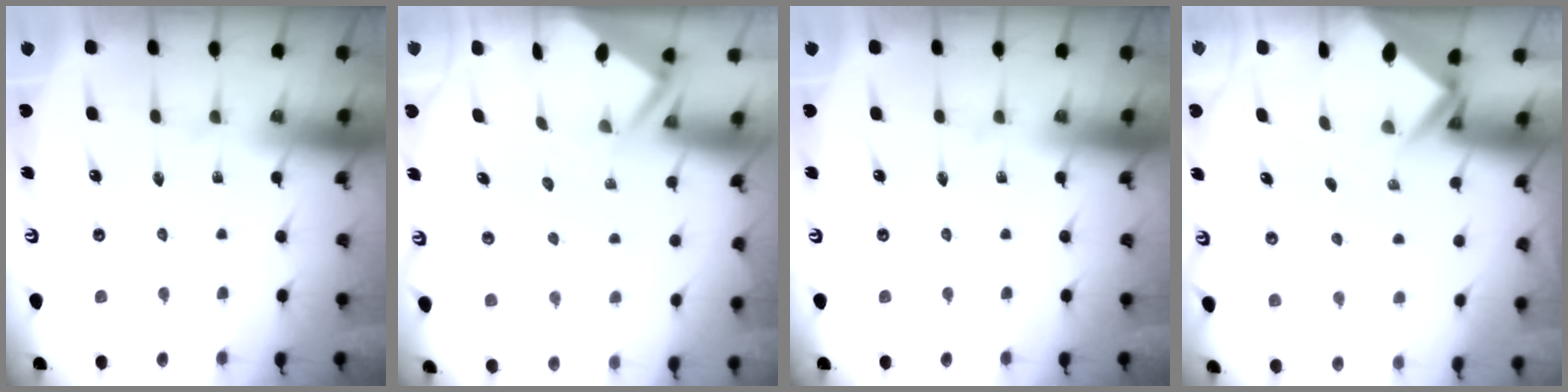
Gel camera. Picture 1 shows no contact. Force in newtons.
{"total": 3.3, "press": 3.2, "slide": 0.3}
{"total": 0.0}
{"total": 2.7, "press": 2.7, "slide": 0.1}